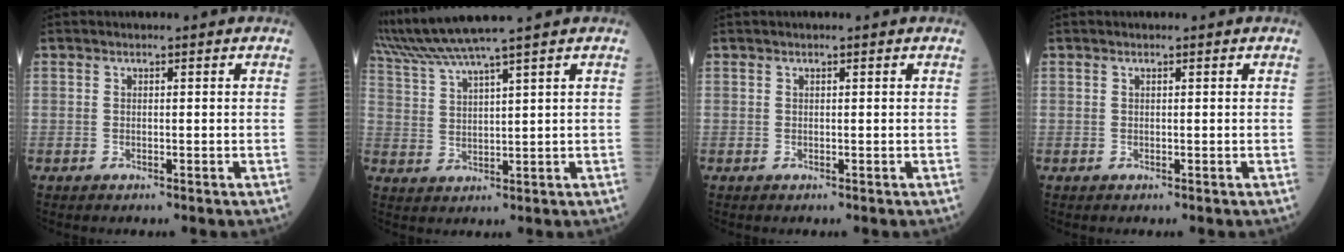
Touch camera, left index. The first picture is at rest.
{"total": 8.4, "force": [7.3, -2.3, 3.5], "torque": [-0.076, 0.012, 0.145]}
{"total": 0.0}
{"total": 0.0}